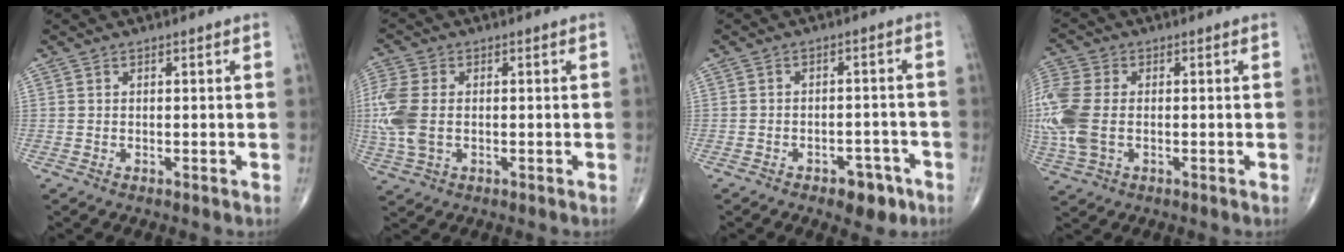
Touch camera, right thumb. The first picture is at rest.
{"total": 9.2, "force": [-0.2, 5.8, 7.2], "torque": [-0.194, 0.003, -0.006]}
{"total": 5.8, "force": [-3.5, 3.2, 3.4], "torque": [-0.025, 0.025, -0.045]}
{"total": 12.3, "force": [-0.7, 7.9, 9.4], "torque": [-0.260, 0.004, -0.011]}